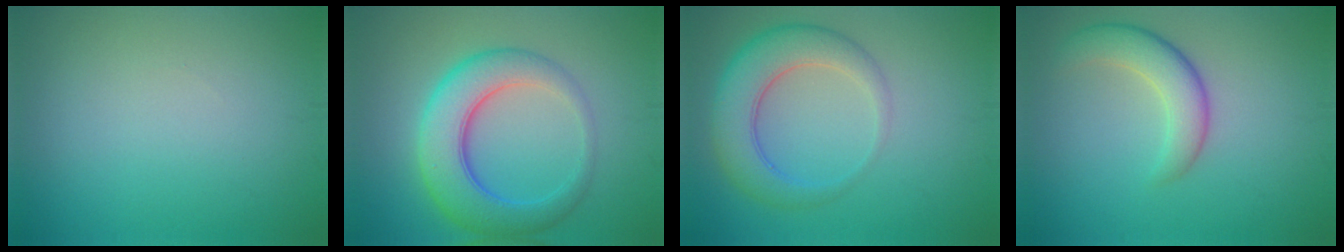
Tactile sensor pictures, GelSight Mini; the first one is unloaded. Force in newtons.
{"total": 6.8, "press": 6.8, "slide": 0.2}
{"total": 5.7, "press": 5.7, "slide": 0.2}
{"total": 3.8, "press": 3.8, "slide": 0.2}